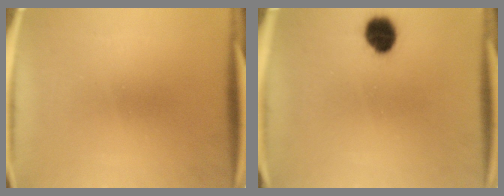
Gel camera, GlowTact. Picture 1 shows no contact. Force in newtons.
{"total": 7.0}